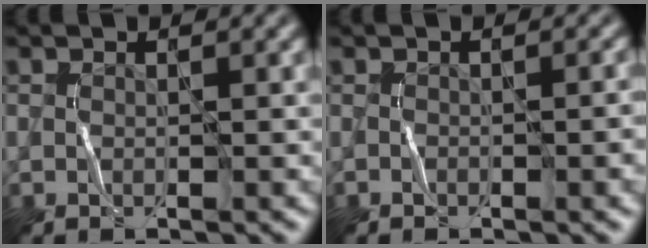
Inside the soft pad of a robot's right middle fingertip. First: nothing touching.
{"total": 2.6, "force": [-1.0, 1.1, 2.2], "torque": [-0.010, 0.014, -0.010]}